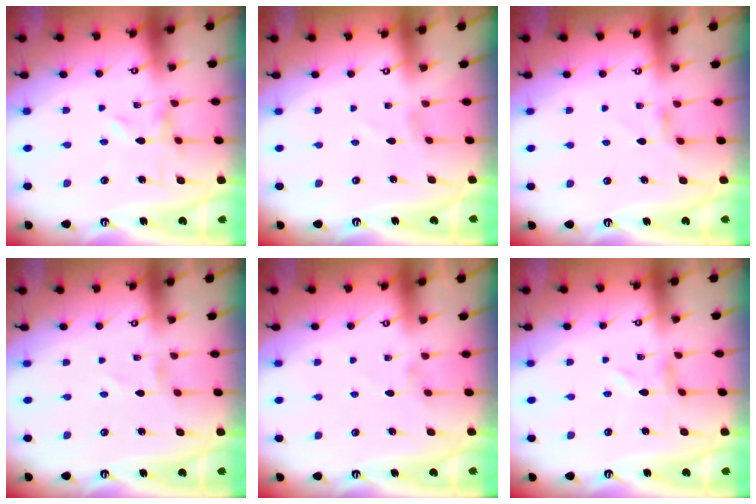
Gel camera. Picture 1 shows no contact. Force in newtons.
{"total": 1.1, "press": 1.1, "slide": 0.1}
{"total": 3.0, "press": 2.9, "slide": 0.5}
{"total": 0.0}
{"total": 1.4, "press": 1.4, "slide": 0.3}
{"total": 0.0}